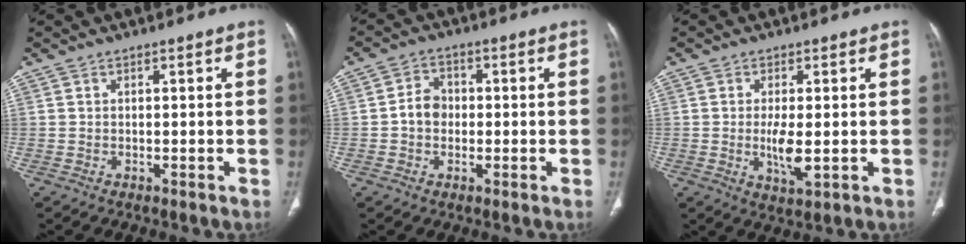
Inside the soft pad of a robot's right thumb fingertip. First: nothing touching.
{"total": 4.4, "force": [-0.4, 3.7, 2.4], "torque": [-0.027, 0.015, -0.014]}
{"total": 5.4, "force": [-0.5, 1.8, 5.1], "torque": [-0.100, -0.015, -0.006]}